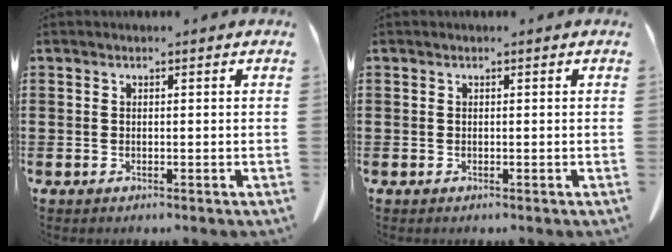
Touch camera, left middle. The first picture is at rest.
{"total": 0.0}